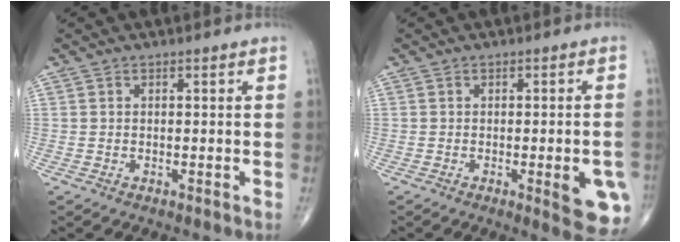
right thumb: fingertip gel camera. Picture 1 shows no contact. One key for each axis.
{"total": 8.7, "fx": -2.6, "fy": 2.3, "fz": 8.0, "tx": -0.079, "ty": -0.005, "tz": -0.025}